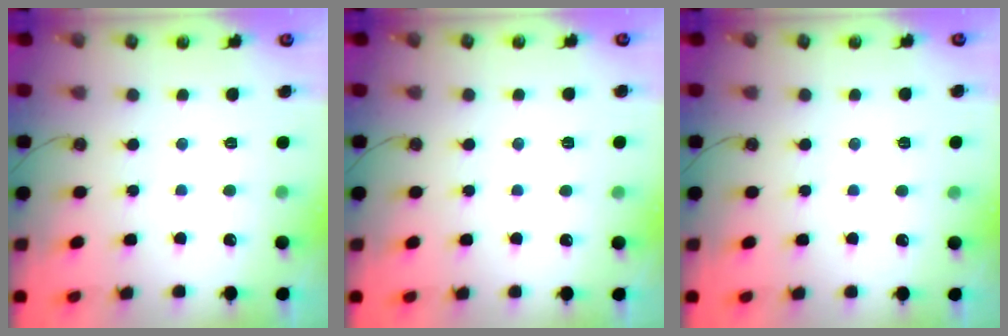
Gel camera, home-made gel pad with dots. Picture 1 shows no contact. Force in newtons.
{"total": 5.6, "press": 3.3, "slide": 4.5}
{"total": 5.1, "press": 2.6, "slide": 4.4}